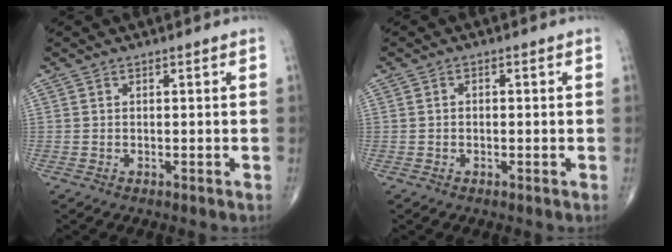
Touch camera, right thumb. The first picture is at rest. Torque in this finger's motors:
{"motor_torque": [-0.43, 0.36, 0.04, 0.12, 0.07]}